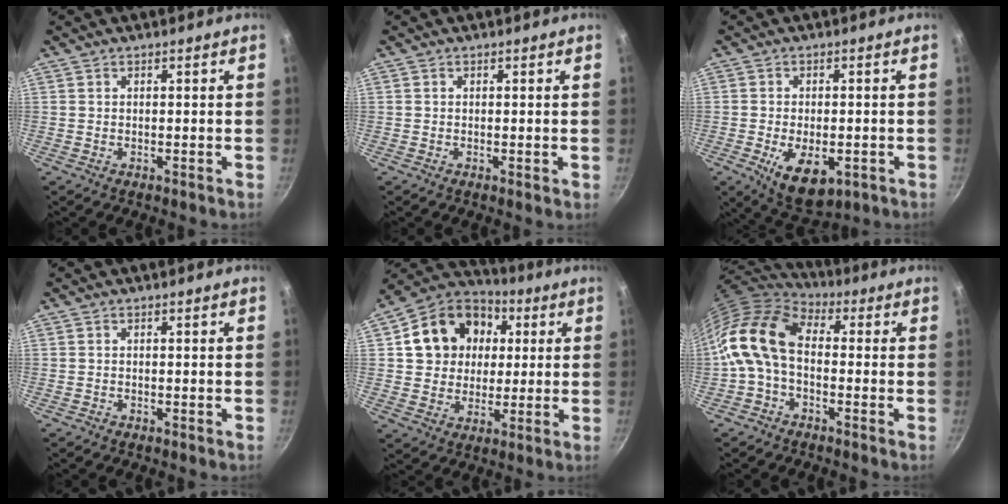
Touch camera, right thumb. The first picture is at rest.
{"total": 0.5, "force": [-0.1, 0.1, 0.5], "torque": [-0.008, -0.001, -0.002]}
{"total": 9.9, "force": [-3.2, 5.3, 7.8], "torque": [-0.110, -0.001, -0.037]}
{"total": 0.0}
{"total": 16.3, "force": [3.7, 13.7, 8.0], "torque": [-0.115, 0.021, 0.055]}
{"total": 14.4, "force": [-0.7, 9.1, 11.1], "torque": [-0.214, 0.027, -0.032]}